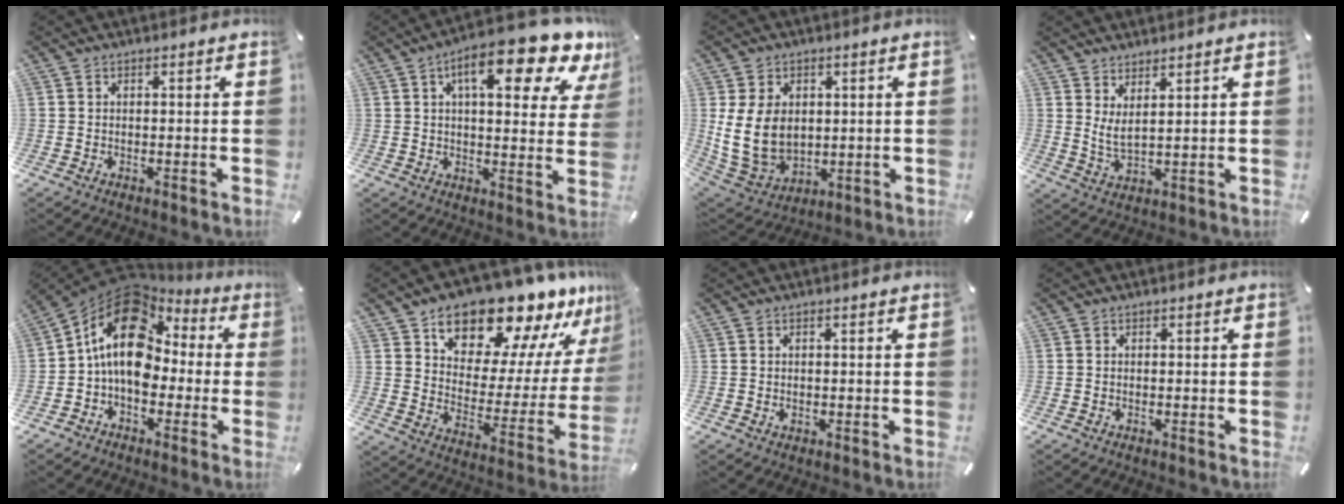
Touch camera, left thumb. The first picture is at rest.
{"total": 15.8, "force": [9.1, 5.3, 11.7], "torque": [-0.166, -0.047, 0.142]}
{"total": 12.8, "force": [1.8, 9.9, 7.9], "torque": [-0.175, -0.010, 0.033]}
{"total": 4.3, "force": [3.1, 0.7, 3.0], "torque": [-0.074, -0.018, 0.054]}
{"total": 15.3, "force": [1.5, 11.1, 10.4], "torque": [-0.199, -0.002, 0.022]}
{"total": 18.1, "force": [15.6, 7.3, 5.5], "torque": [-0.084, -0.142, 0.263]}
{"total": 0.6, "force": [0.2, 0.4, 0.5], "torque": [-0.010, 0.001, 0.003]}
{"total": 0.0}